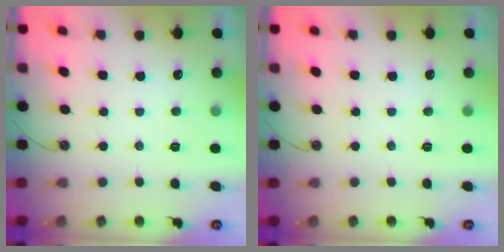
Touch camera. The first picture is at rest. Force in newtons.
{"total": 0.0}